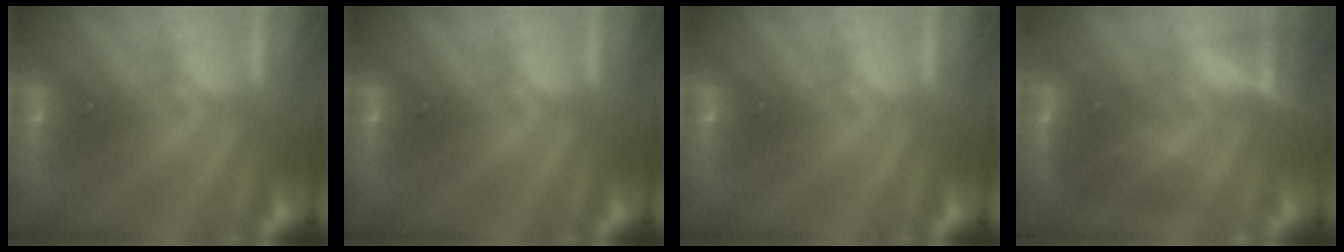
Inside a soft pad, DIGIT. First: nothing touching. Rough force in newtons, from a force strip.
{"total": 0.0}
{"total": 0.0}
{"total": 4.5}